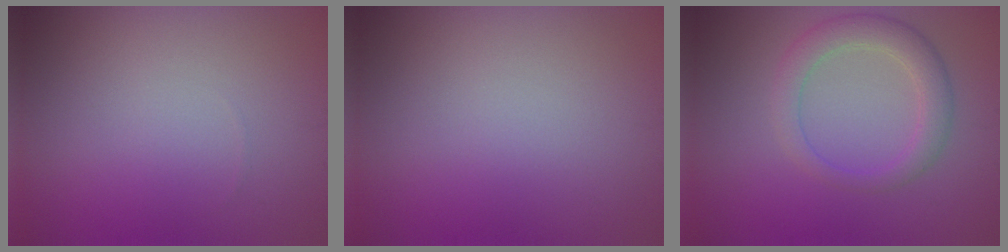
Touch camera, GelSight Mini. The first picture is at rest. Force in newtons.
{"total": 0.0}
{"total": 3.5, "press": 3.5, "slide": 0.3}